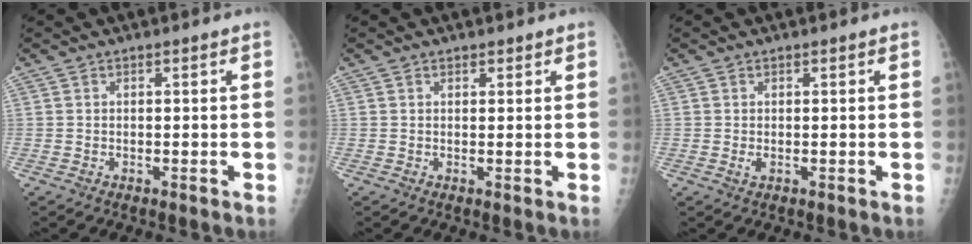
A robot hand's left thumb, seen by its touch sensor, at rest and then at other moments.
{"total": 1.3, "force": [1.0, 0.8, 0.2], "torque": [0.011, -0.006, 0.010]}
{"total": 1.0, "force": [0.3, 0.6, 0.7], "torque": [-0.014, -0.003, 0.008]}